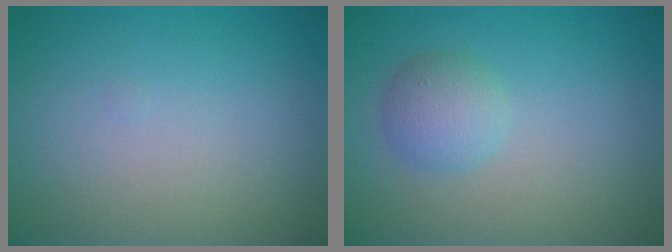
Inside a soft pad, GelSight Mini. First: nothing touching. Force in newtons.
{"total": 2.5, "press": 2.5, "slide": 0.1}